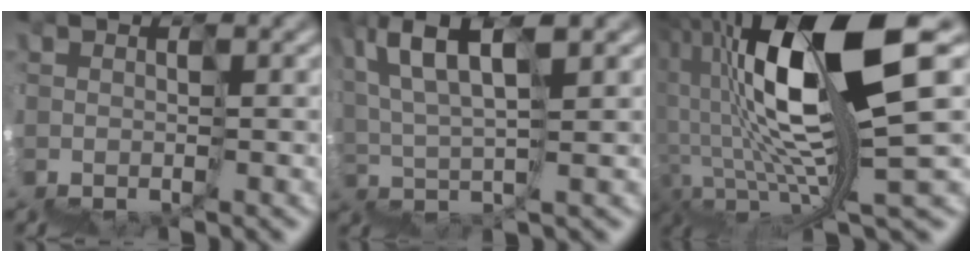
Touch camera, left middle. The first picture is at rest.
{"total": 6.3, "force": [5.4, -1.1, 3.1], "torque": [-0.073, 0.046, 0.097]}
{"total": 9.8, "force": [3.0, -0.9, 9.3], "torque": [-0.155, 0.045, 0.059]}